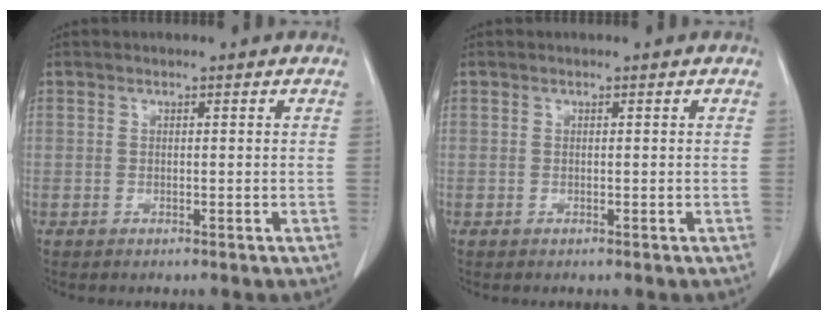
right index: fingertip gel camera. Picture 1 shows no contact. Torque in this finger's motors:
{"motor_torque": [0.00, 0.00, 0.00, 0.00]}